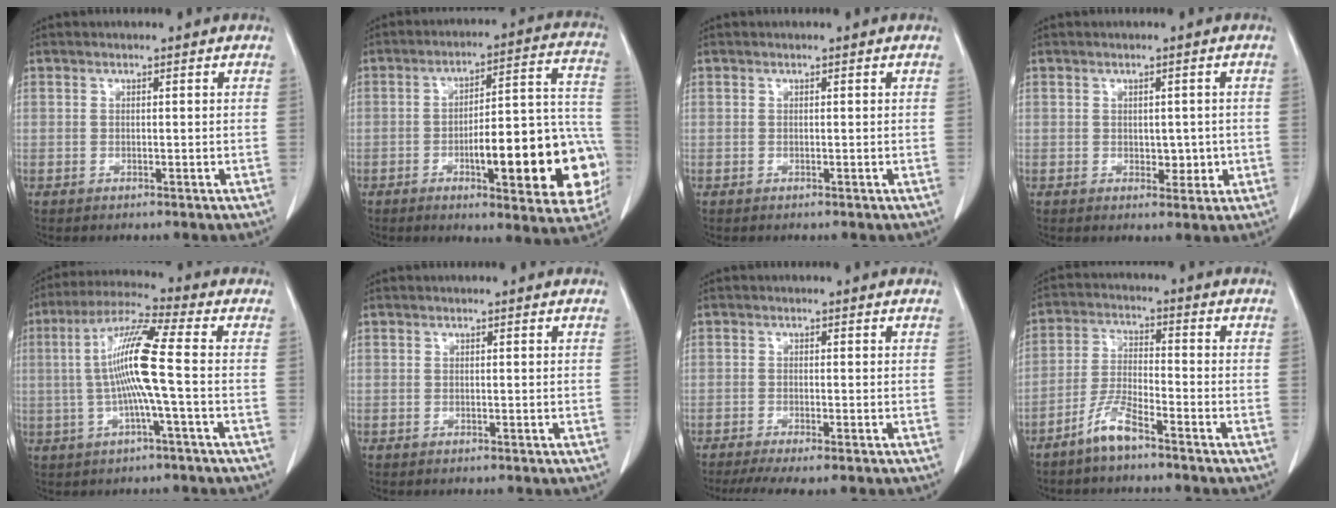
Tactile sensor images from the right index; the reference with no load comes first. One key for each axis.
{"total": 20.9, "fx": -6.1, "fy": 4.8, "fz": 19.5, "tx": -0.182, "ty": 0.035, "tz": -0.066}
{"total": 0.0}
{"total": 2.9, "fx": -0.3, "fy": 1.9, "fz": 2.2, "tx": -0.023, "ty": 0.000, "tz": 0.003}
{"total": 10.7, "fx": -0.4, "fy": -0.7, "fz": 10.7, "tx": -0.209, "ty": 0.013, "tz": -0.013}
{"total": 0.0}
{"total": 5.8, "fx": -4.6, "fy": 0.4, "fz": 3.6, "tx": -0.054, "ty": -0.010, "tz": -0.072}
{"total": 5.7, "fx": -4.3, "fy": 0.8, "fz": 3.7, "tx": -0.085, "ty": -0.005, "tz": -0.086}